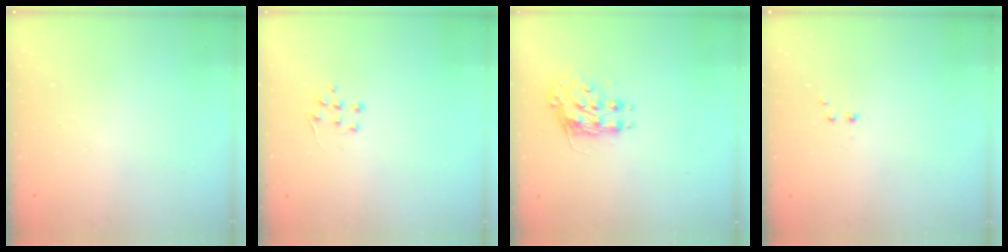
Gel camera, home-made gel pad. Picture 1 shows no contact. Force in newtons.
{"total": 5.1, "press": 5.1, "slide": 0.7}
{"total": 8.3, "press": 8.3, "slide": 0.1}
{"total": 2.2, "press": 1.9, "slide": 1.2}